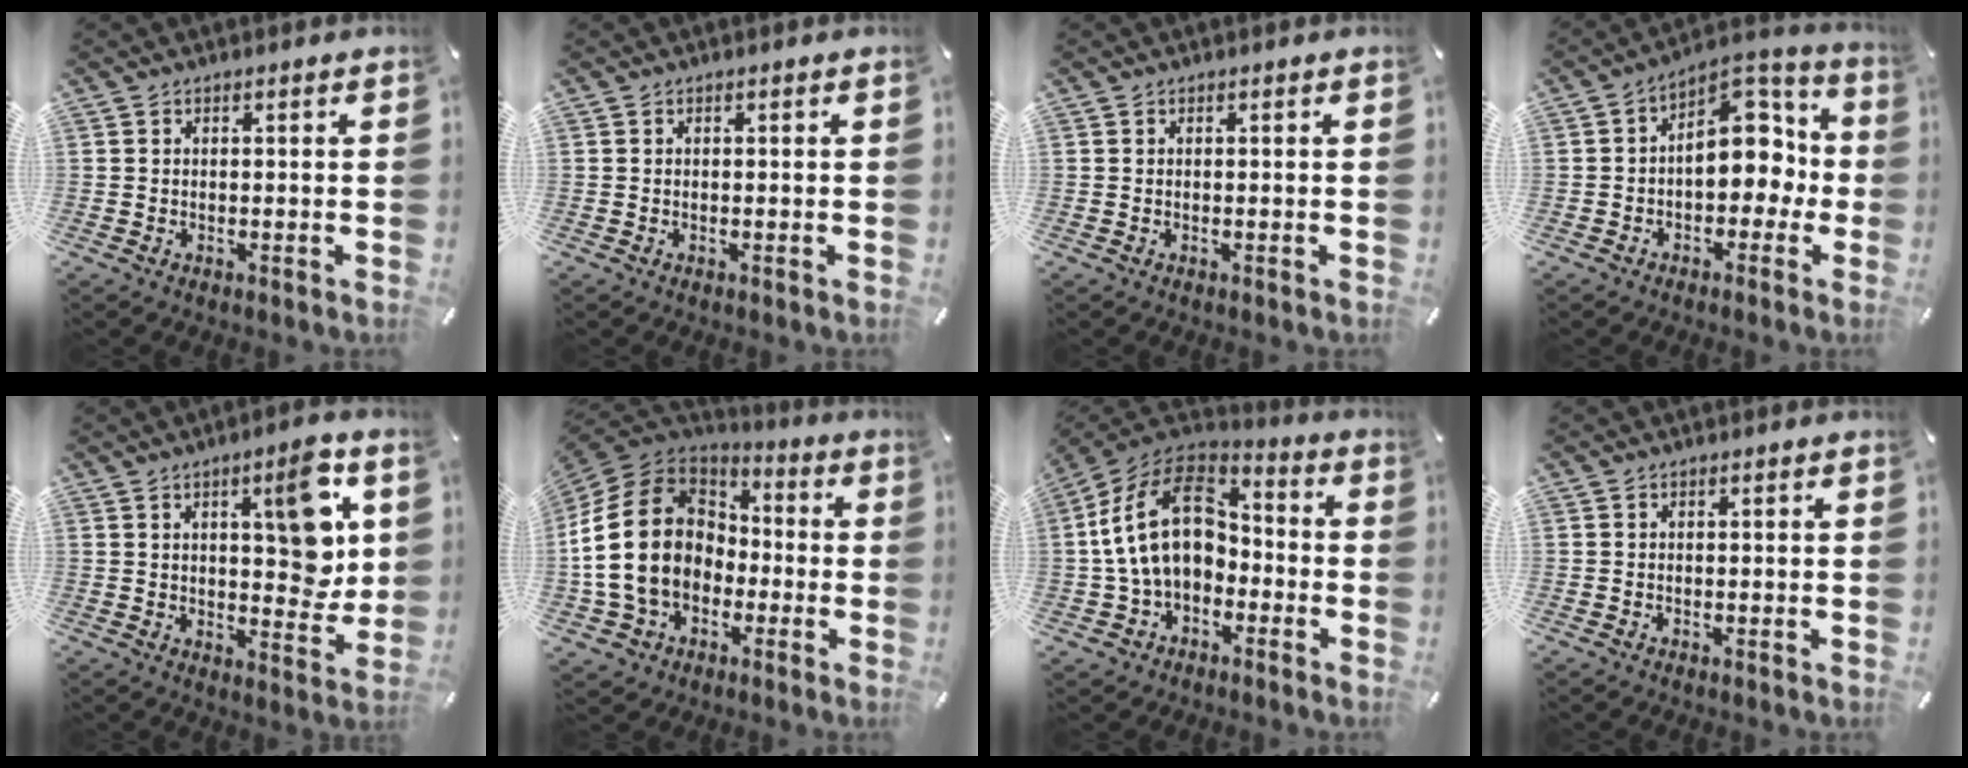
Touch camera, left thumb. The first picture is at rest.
{"total": 0.0}
{"total": 0.0}
{"total": 12.9, "force": [1.3, 9.1, 9.1], "torque": [-0.100, -0.014, 0.023]}
{"total": 13.1, "force": [4.6, 5.6, 10.9], "torque": [-0.126, -0.023, 0.070]}
{"total": 20.3, "force": [-2.5, 16.5, 11.6], "torque": [-0.251, 0.028, -0.044]}
{"total": 19.0, "force": [0.2, 13.8, 13.1], "torque": [-0.267, 0.021, 0.001]}
{"total": 0.0}